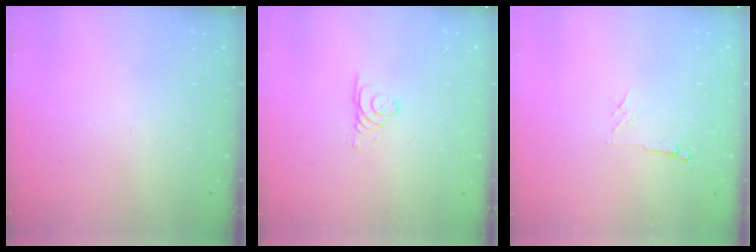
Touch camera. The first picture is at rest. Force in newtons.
{"total": 1.4, "press": 1.3, "slide": 0.1}
{"total": 5.0, "press": 4.9, "slide": 0.4}